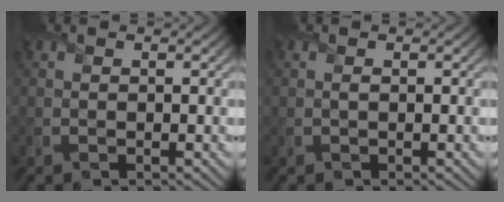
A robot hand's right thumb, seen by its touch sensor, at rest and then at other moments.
{"total": 0.0}